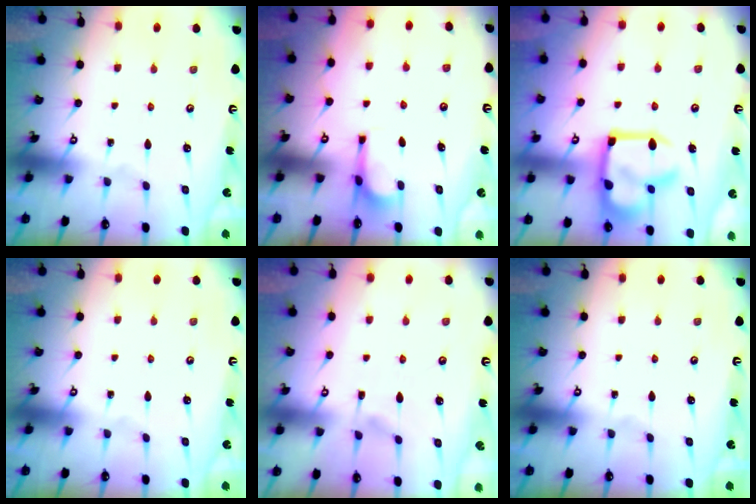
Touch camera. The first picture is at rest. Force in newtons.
{"total": 4.0, "press": 3.9, "slide": 0.8}
{"total": 16.3, "press": 16.2, "slide": 1.9}
{"total": 0.0}
{"total": 1.6, "press": 1.1, "slide": 1.2}
{"total": 0.0}